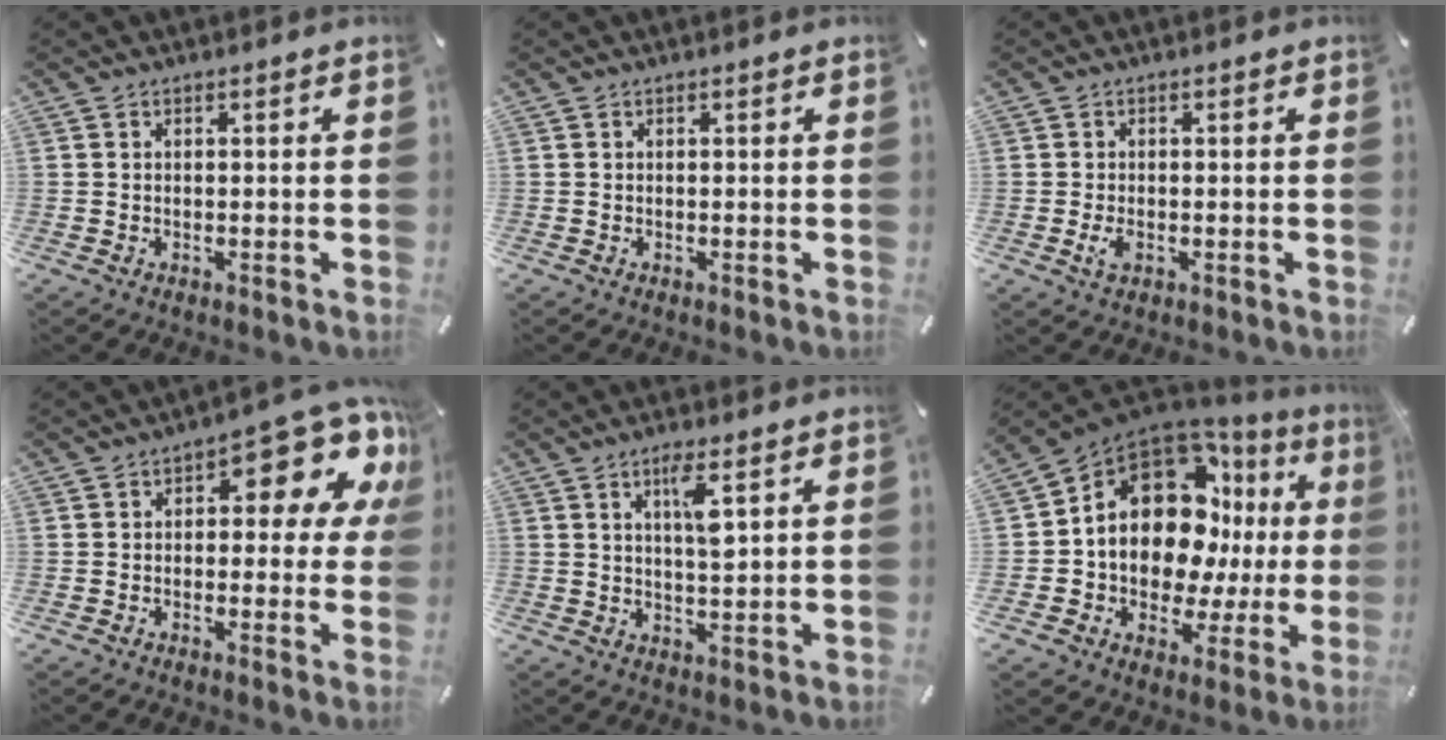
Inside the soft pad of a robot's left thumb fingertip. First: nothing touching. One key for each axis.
{"total": 0.0}
{"total": 2.3, "fx": -0.7, "fy": 1.3, "fz": 1.8, "tx": -0.045, "ty": -0.004, "tz": -0.016}
{"total": 12.8, "fx": 5.6, "fy": 5.4, "fz": 10.1, "tx": -0.118, "ty": -0.051, "tz": 0.088}
{"total": 6.1, "fx": 2.9, "fy": 1.3, "fz": 5.2, "tx": -0.096, "ty": -0.005, "tz": 0.043}
{"total": 16.9, "fx": 5.3, "fy": 11.3, "fz": 11.3, "tx": -0.206, "ty": -0.053, "tz": 0.088}